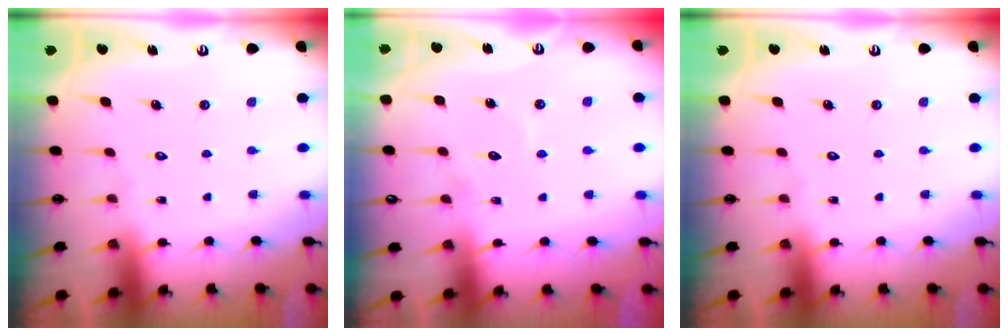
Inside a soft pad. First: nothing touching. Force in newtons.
{"total": 5.4, "press": 5.4, "slide": 0.5}
{"total": 0.0}